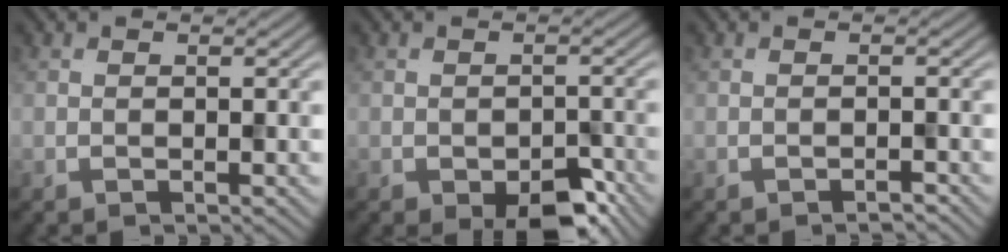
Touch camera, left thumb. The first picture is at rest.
{"total": 5.1, "force": [-3.1, 2.3, 3.4], "torque": [-0.046, -0.005, -0.038]}
{"total": 0.8, "force": [-0.8, 0.1, 0.3], "torque": [-0.002, 0.001, -0.013]}